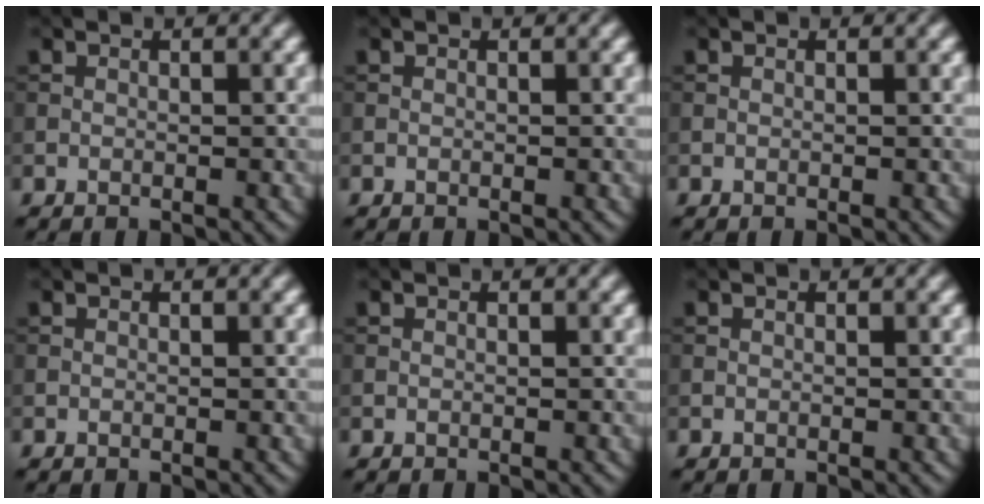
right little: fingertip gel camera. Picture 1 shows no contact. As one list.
[{"total": 0.0}, {"total": 0.0}, {"total": 0.0}, {"total": 0.0}, {"total": 0.0}]